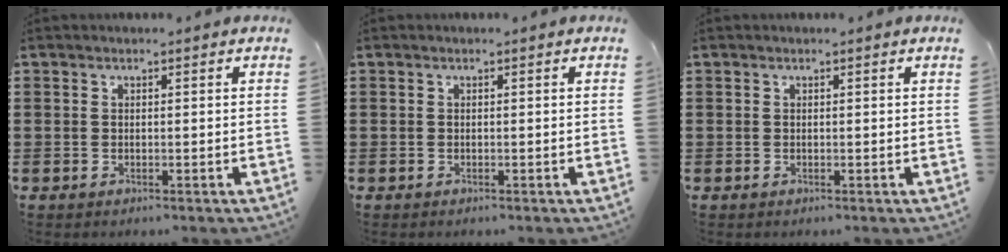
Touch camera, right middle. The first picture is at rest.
{"total": 0.0}
{"total": 0.0}